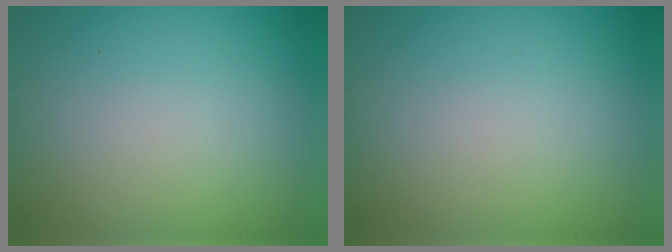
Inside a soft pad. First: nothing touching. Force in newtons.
{"total": 0.0}